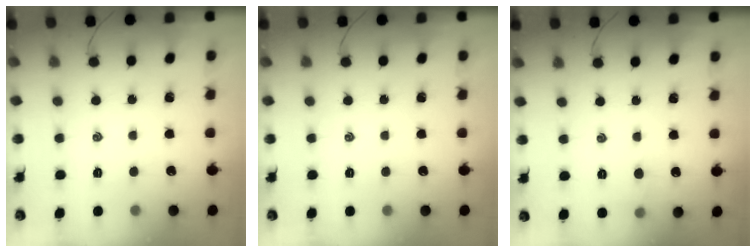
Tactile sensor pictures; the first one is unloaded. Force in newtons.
{"total": 0.0}
{"total": 3.8, "press": 3.6, "slide": 1.2}